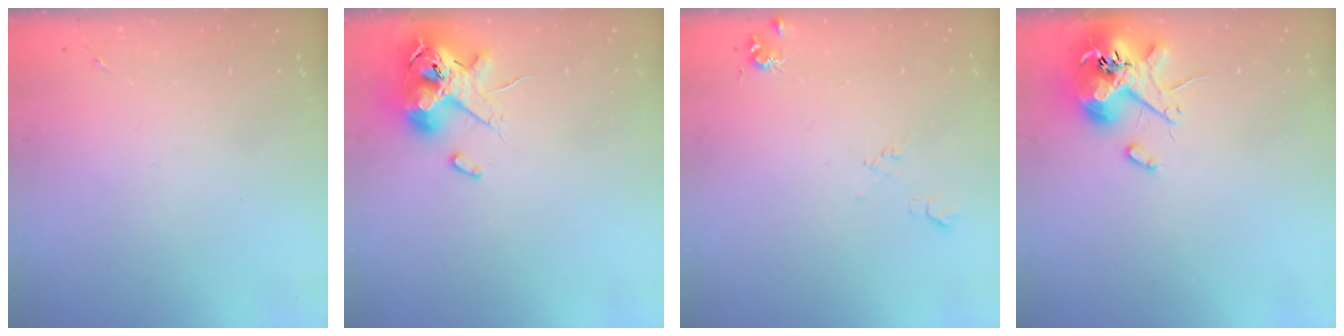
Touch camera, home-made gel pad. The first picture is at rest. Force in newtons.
{"total": 12.9, "press": 12.7, "slide": 2.2}
{"total": 8.2, "press": 8.2, "slide": 0.8}
{"total": 11.8, "press": 11.6, "slide": 1.8}